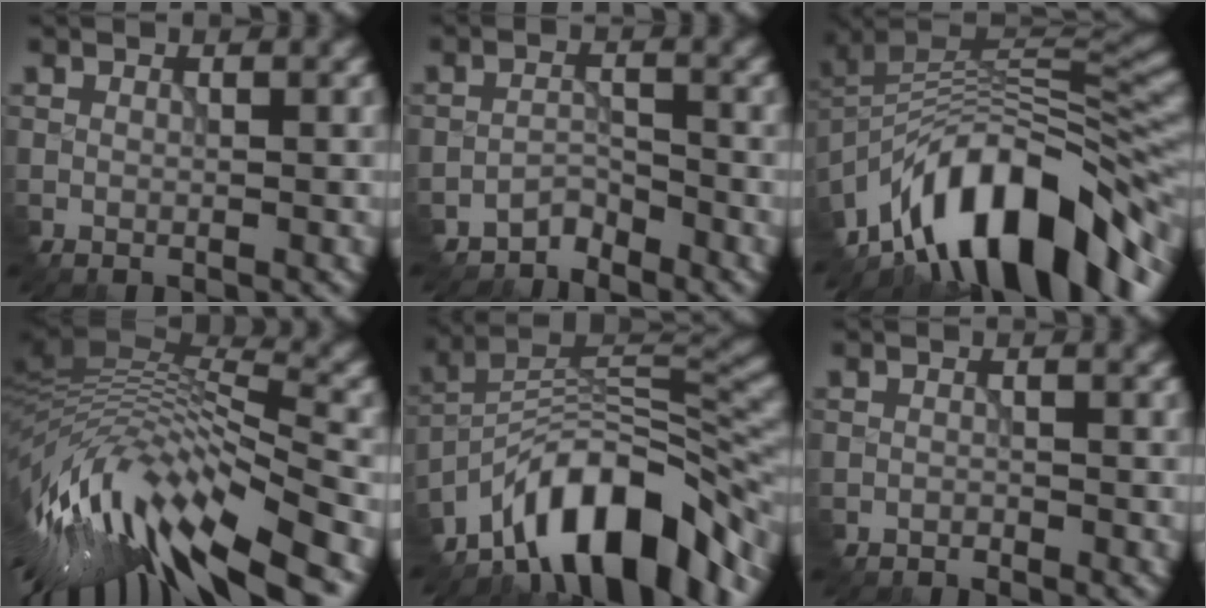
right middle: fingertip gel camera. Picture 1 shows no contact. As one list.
[{"total": 2.2, "force": [-2.2, 0.3, -0.5], "torque": [0.008, 0.007, -0.044]}, {"total": 13.7, "force": [-8.1, 6.1, 9.1], "torque": [-0.137, 0.031, -0.147]}, {"total": 14.4, "force": [-6.2, 4.5, 12.2], "torque": [-0.232, 0.020, -0.105]}, {"total": 11.7, "force": [-8.2, 4.3, 7.2], "torque": [-0.096, 0.020, -0.153]}, {"total": 0.9, "force": [-0.9, 0.1, -0.3], "torque": [0.003, 0.001, -0.015]}]